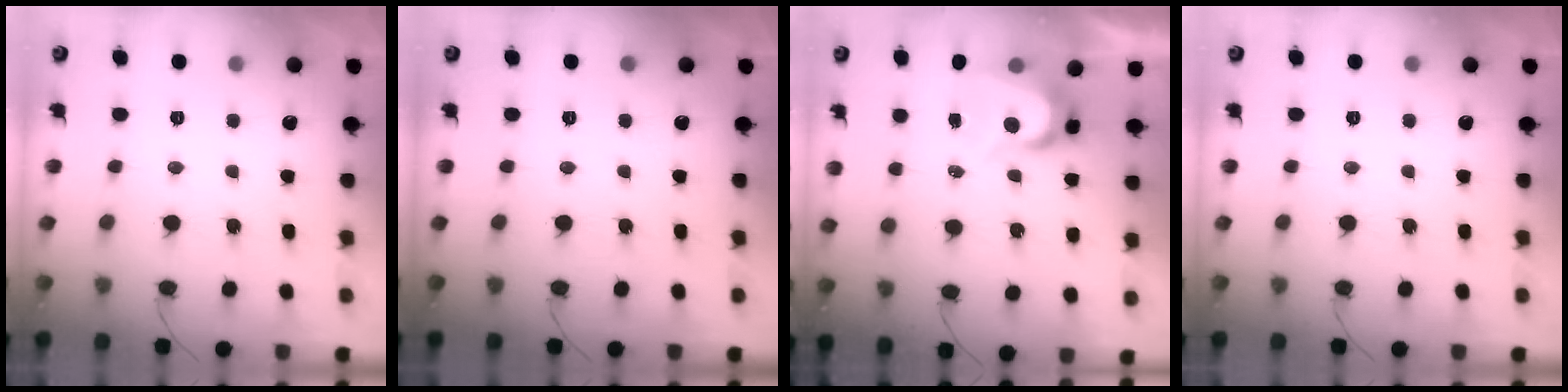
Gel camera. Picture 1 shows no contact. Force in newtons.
{"total": 0.0}
{"total": 7.5, "press": 7.5, "slide": 0.7}
{"total": 0.0}